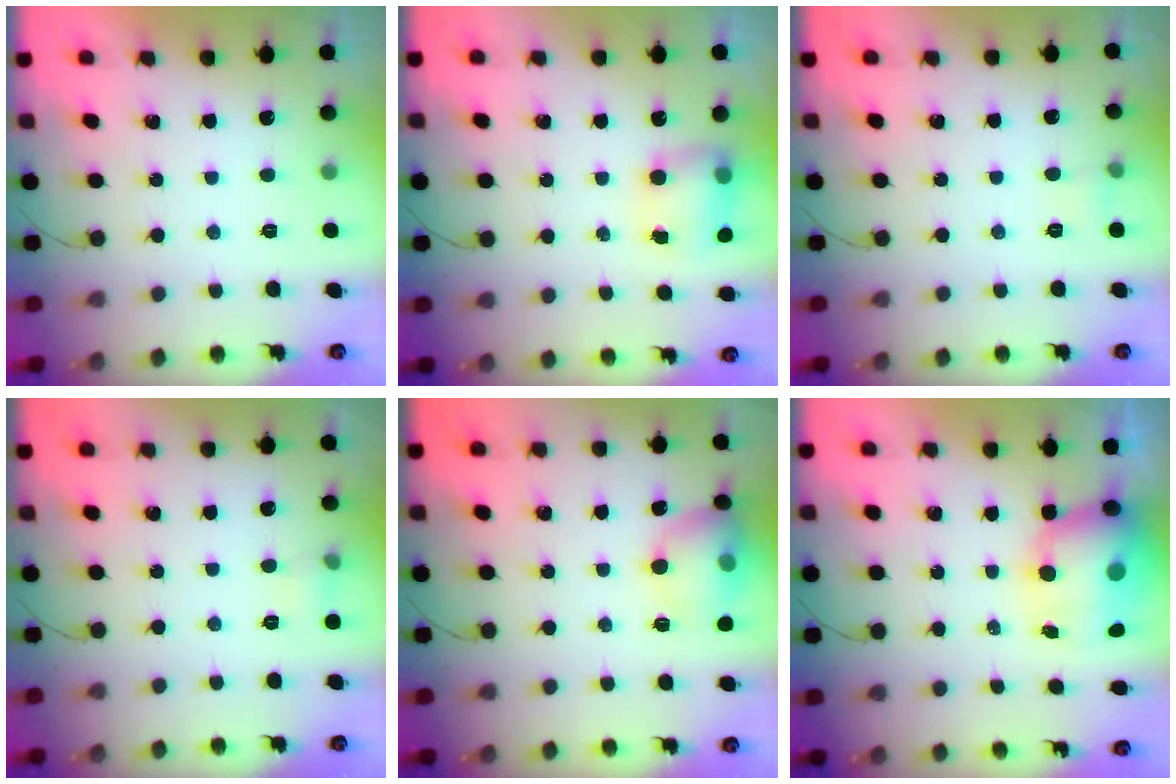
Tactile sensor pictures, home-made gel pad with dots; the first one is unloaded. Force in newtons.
{"total": 8.4, "press": 8.4, "slide": 1.1}
{"total": 4.2, "press": 3.3, "slide": 2.6}
{"total": 4.5, "press": 4.3, "slide": 1.5}
{"total": 12.8, "press": 12.6, "slide": 2.1}
{"total": 13.3, "press": 12.9, "slide": 3.3}